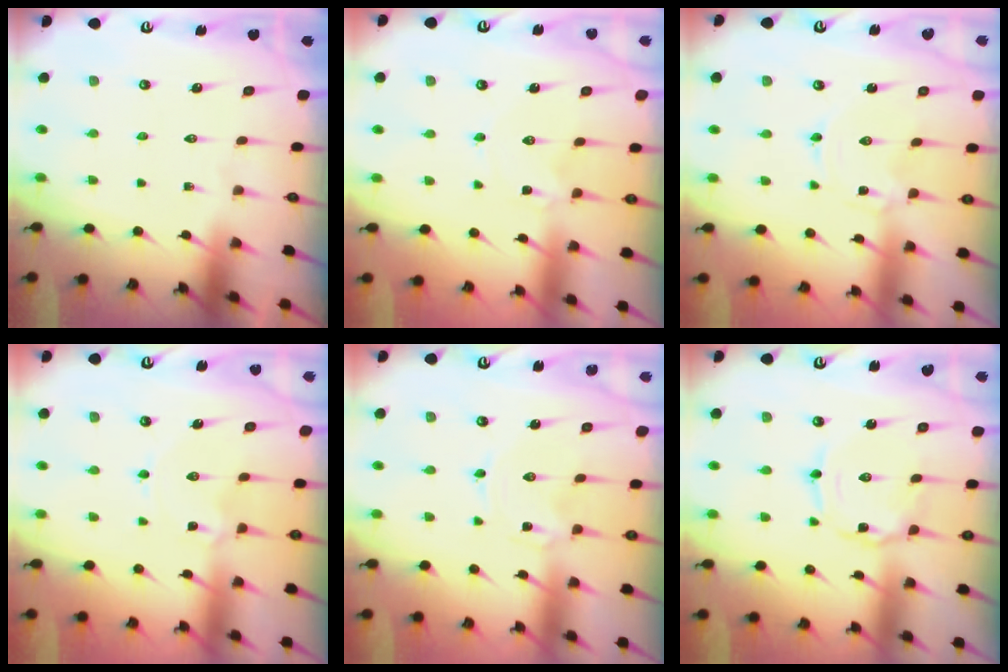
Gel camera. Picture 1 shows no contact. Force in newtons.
{"total": 0.7, "press": 0.7, "slide": 0.2}
{"total": 0.0}
{"total": 1.8, "press": 1.8, "slide": 0.3}
{"total": 0.0}
{"total": 1.6, "press": 1.5, "slide": 0.2}